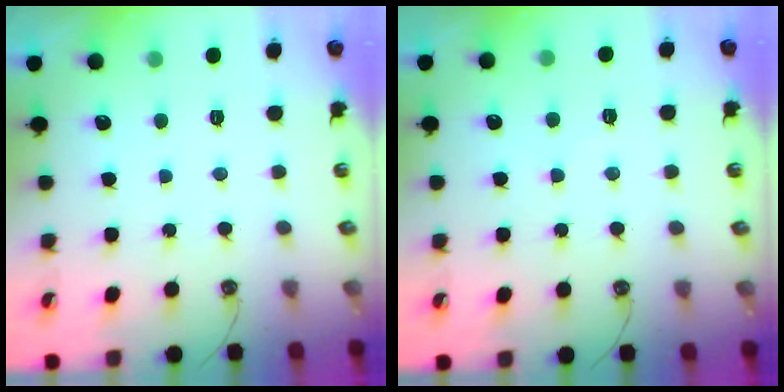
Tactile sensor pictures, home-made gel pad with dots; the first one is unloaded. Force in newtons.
{"total": 2.2, "press": 2.2, "slide": 0.3}